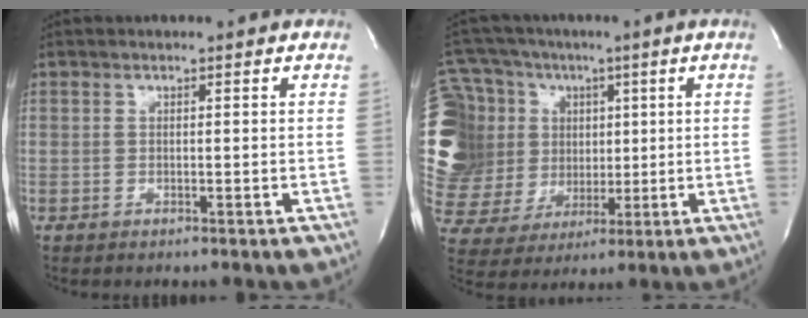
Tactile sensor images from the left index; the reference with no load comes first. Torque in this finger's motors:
{"motor_torque": [1.20, -0.64, 0.60, 0.21]}